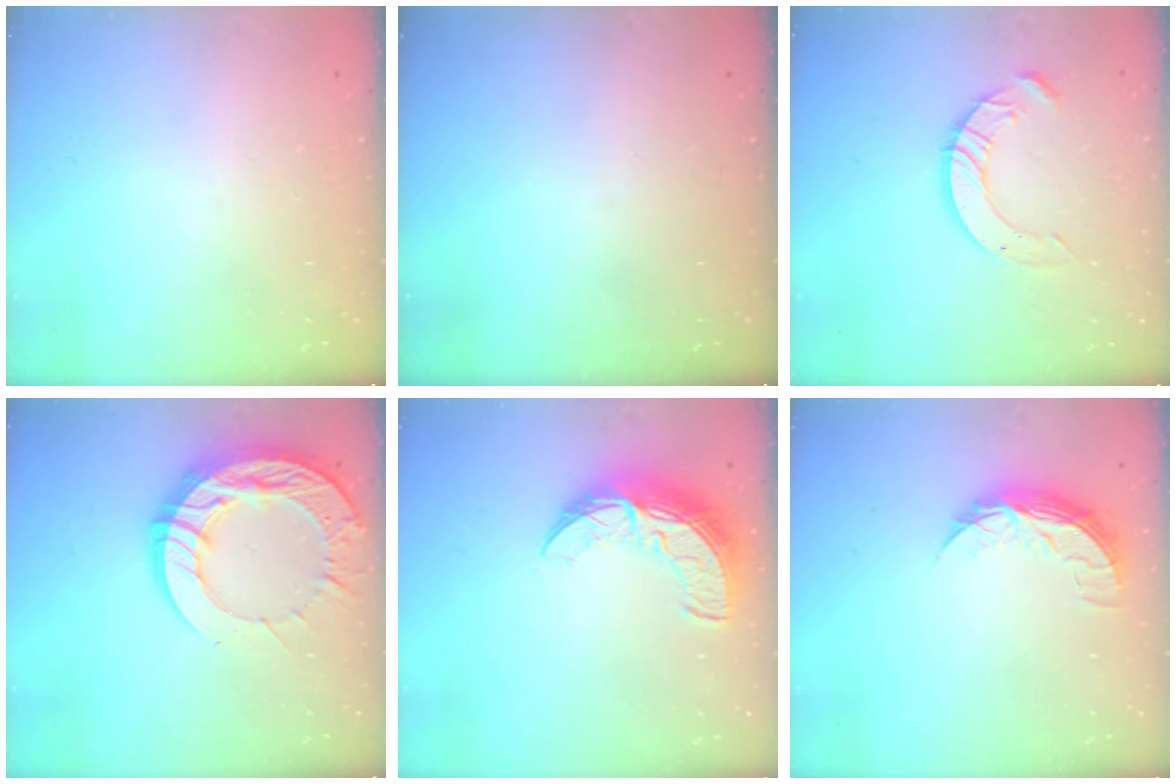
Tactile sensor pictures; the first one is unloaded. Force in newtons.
{"total": 0.0}
{"total": 8.3, "press": 8.3, "slide": 0.8}
{"total": 20.5, "press": 20.4, "slide": 1.7}
{"total": 11.3, "press": 11.3, "slide": 0.8}
{"total": 7.8, "press": 7.8, "slide": 0.4}